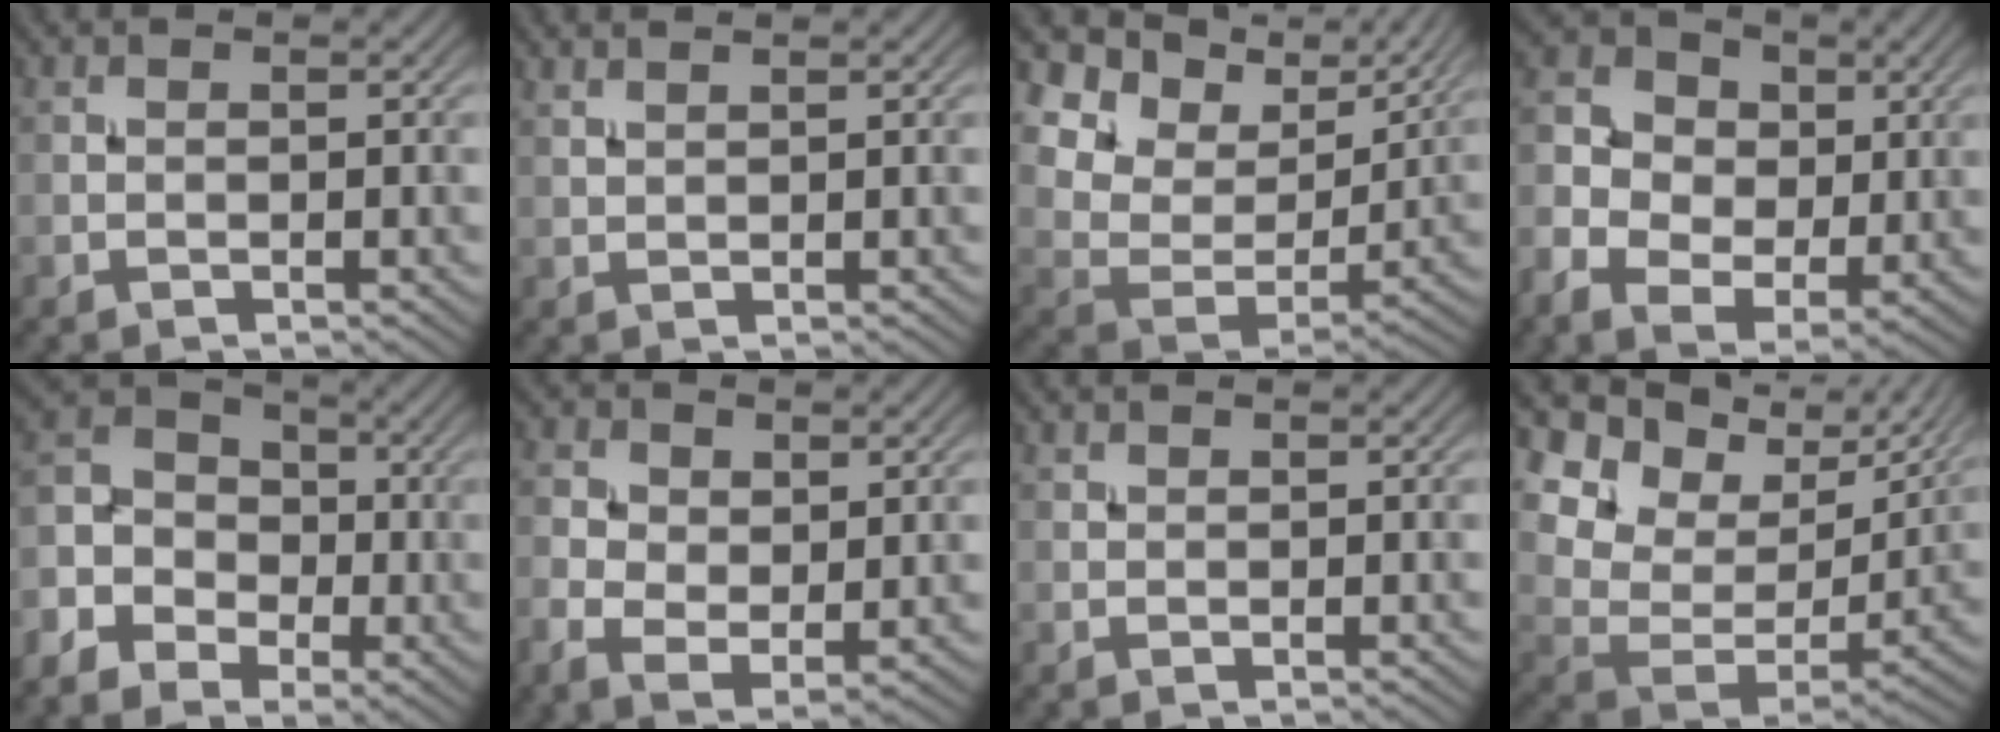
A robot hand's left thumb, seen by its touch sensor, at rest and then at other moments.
{"total": 1.5, "force": [1.3, 0.2, 0.7], "torque": [-0.015, 0.003, 0.021]}
{"total": 13.0, "force": [8.6, 7.1, 6.8], "torque": [-0.189, 0.009, 0.144]}
{"total": 8.8, "force": [-0.1, 6.9, 5.6], "torque": [-0.134, 0.003, -0.008]}
{"total": 8.2, "force": [-3.8, 6.2, 3.9], "torque": [-0.095, -0.018, -0.084]}
{"total": 5.7, "force": [0.4, 3.7, 4.3], "torque": [-0.100, -0.005, 0.009]}
{"total": 0.6, "force": [0.5, 0.3, 0.1], "torque": [-0.003, 0.000, 0.013]}
{"total": 15.4, "force": [9.6, 8.8, 8.1], "torque": [-0.201, 0.009, 0.179]}